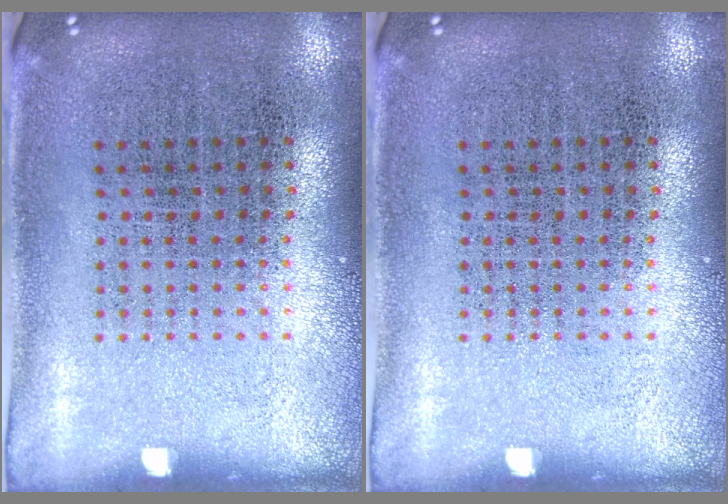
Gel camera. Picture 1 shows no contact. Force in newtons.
{"total": 0.0}